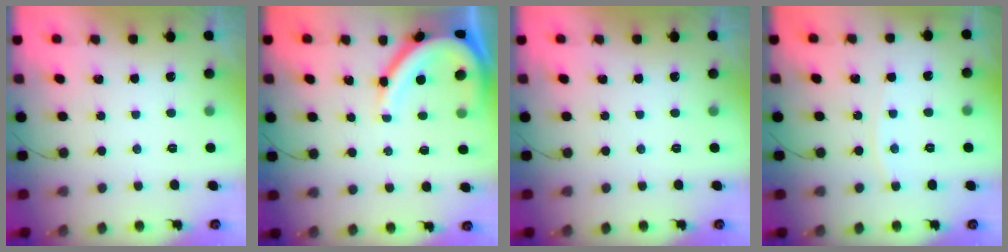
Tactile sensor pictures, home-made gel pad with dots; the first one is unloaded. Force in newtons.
{"total": 11.1, "press": 11.0, "slide": 1.0}
{"total": 0.0}
{"total": 2.6, "press": 2.5, "slide": 0.4}